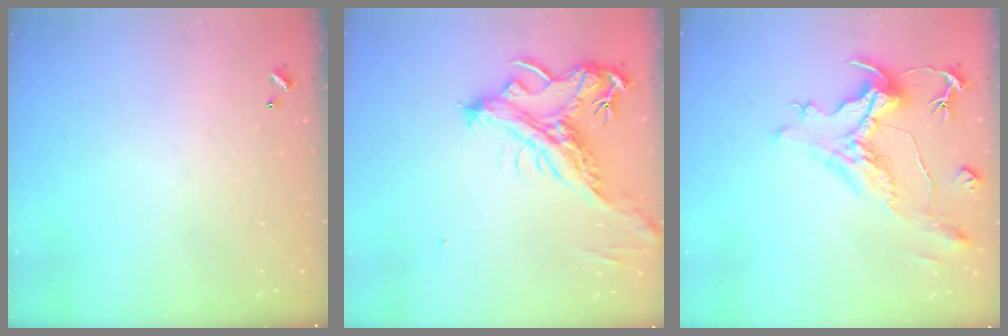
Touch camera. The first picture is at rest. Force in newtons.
{"total": 4.6, "press": 4.3, "slide": 1.4}
{"total": 1.9, "press": 0.9, "slide": 1.6}